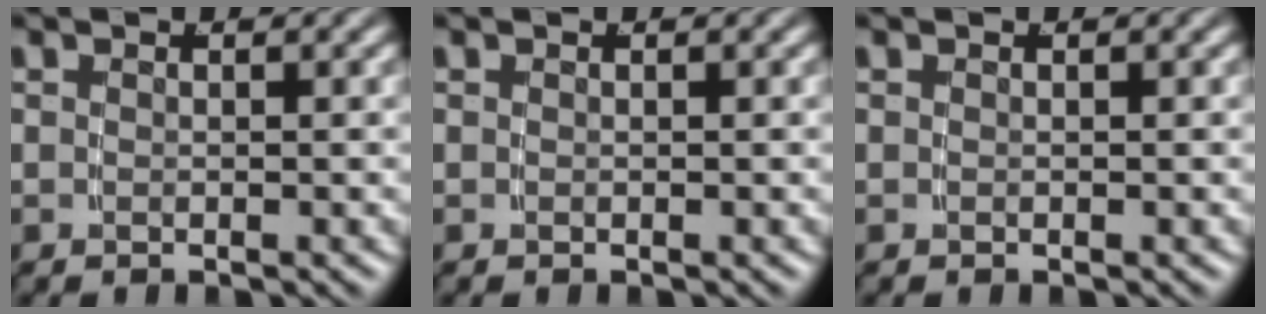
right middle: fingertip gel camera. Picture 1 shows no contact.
{"total": 0.0}
{"total": 0.0}